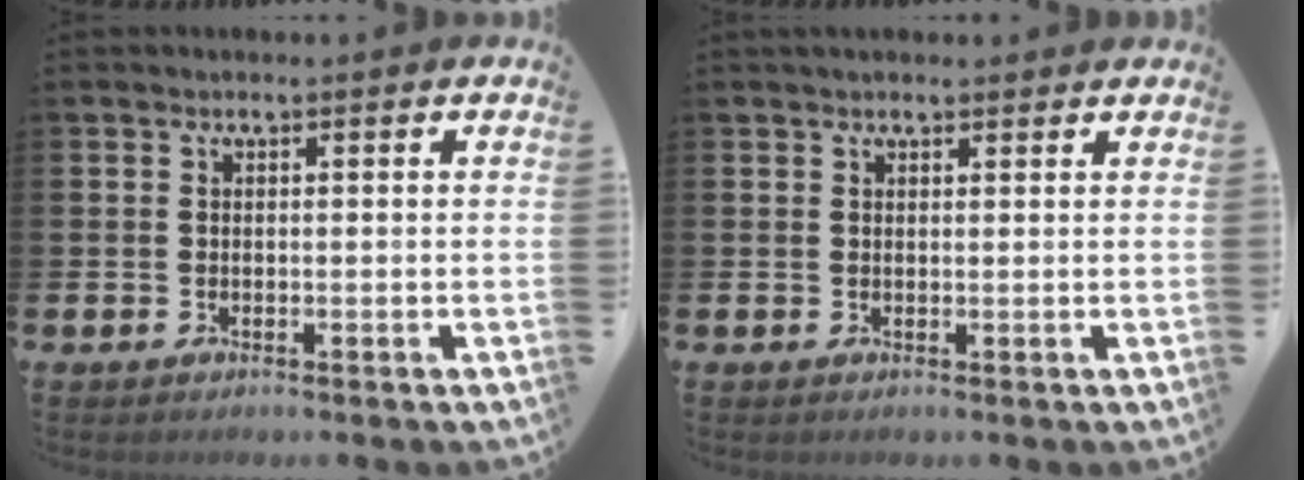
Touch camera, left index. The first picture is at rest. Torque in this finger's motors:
{"motor_torque": [0.80, -1.34, -0.02, 0.12]}